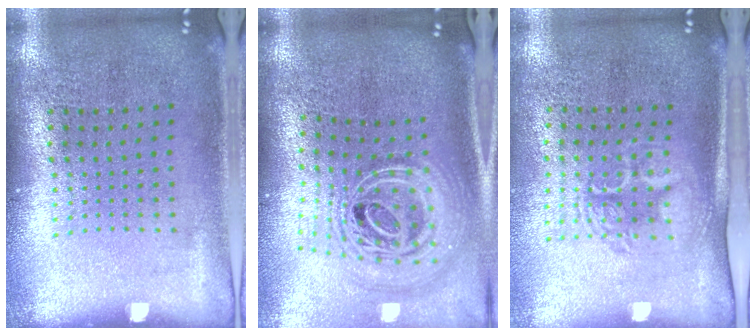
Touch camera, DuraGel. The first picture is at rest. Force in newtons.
{"total": 3.0, "press": 2.1, "slide": 2.1}
{"total": 1.7, "press": 1.4, "slide": 1.0}